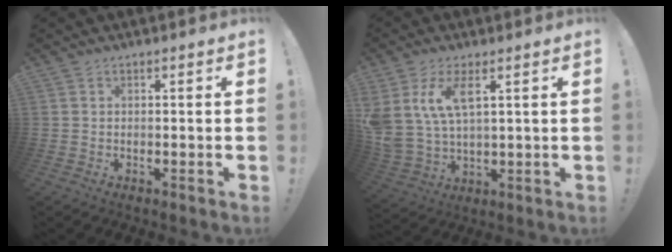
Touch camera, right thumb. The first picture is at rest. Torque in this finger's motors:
{"motor_torque": [0.60, 0.67, 1.41, 0.59, 0.36]}